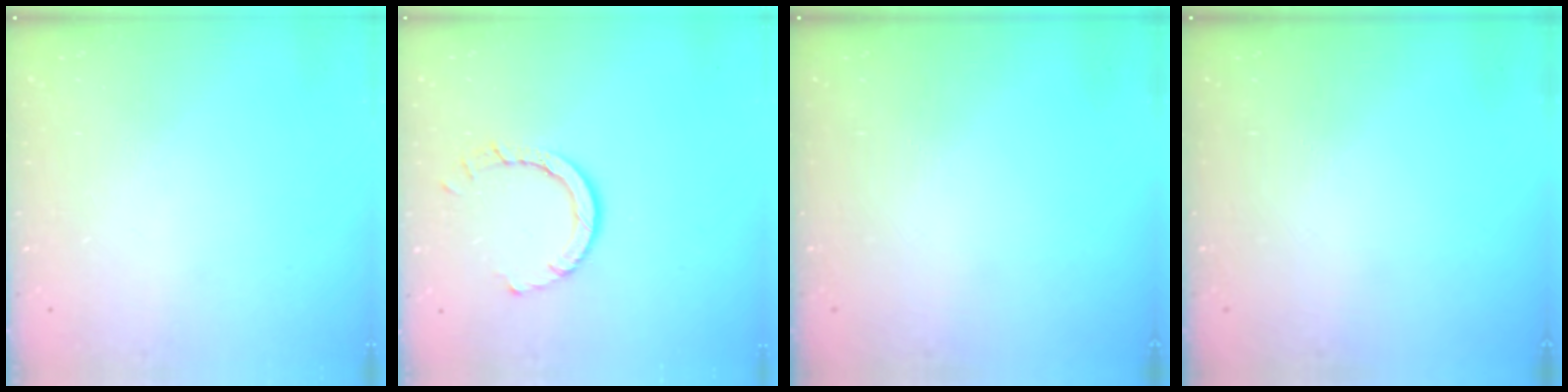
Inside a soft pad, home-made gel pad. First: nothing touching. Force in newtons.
{"total": 5.8, "press": 5.8, "slide": 0.2}
{"total": 0.0}
{"total": 0.0}